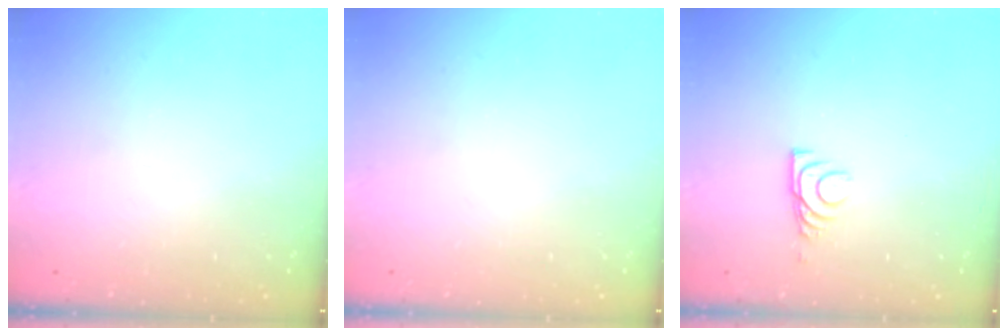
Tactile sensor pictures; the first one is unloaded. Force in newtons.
{"total": 0.0}
{"total": 6.9, "press": 6.8, "slide": 0.8}